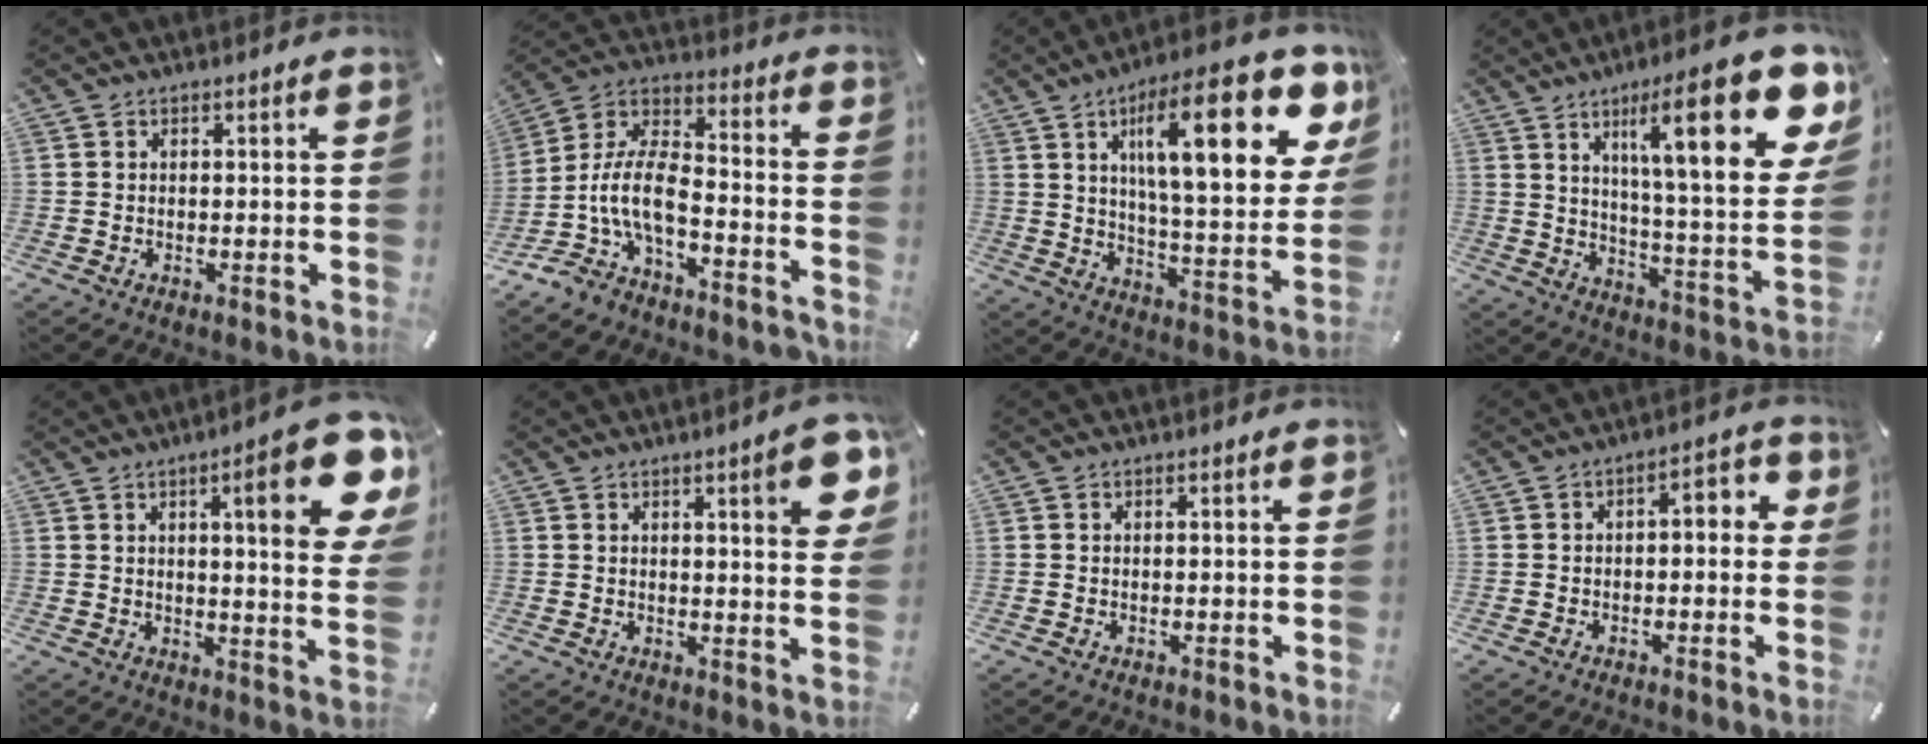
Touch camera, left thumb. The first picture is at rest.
{"total": 11.8, "force": [-5.6, 5.5, 8.8], "torque": [-0.190, 0.000, -0.106]}
{"total": 25.5, "force": [10.9, 8.4, 21.5], "torque": [-0.323, -0.042, 0.160]}
{"total": 24.4, "force": [11.9, 6.1, 20.4], "torque": [-0.302, -0.066, 0.172]}
{"total": 17.9, "force": [7.7, 3.7, 15.8], "torque": [-0.213, -0.042, 0.104]}
{"total": 9.2, "force": [3.8, 1.9, 8.2], "torque": [-0.106, -0.020, 0.056]}
{"total": 0.0}
{"total": 4.2, "force": [-1.2, 2.2, 3.3], "torque": [-0.047, 0.011, -0.031]}